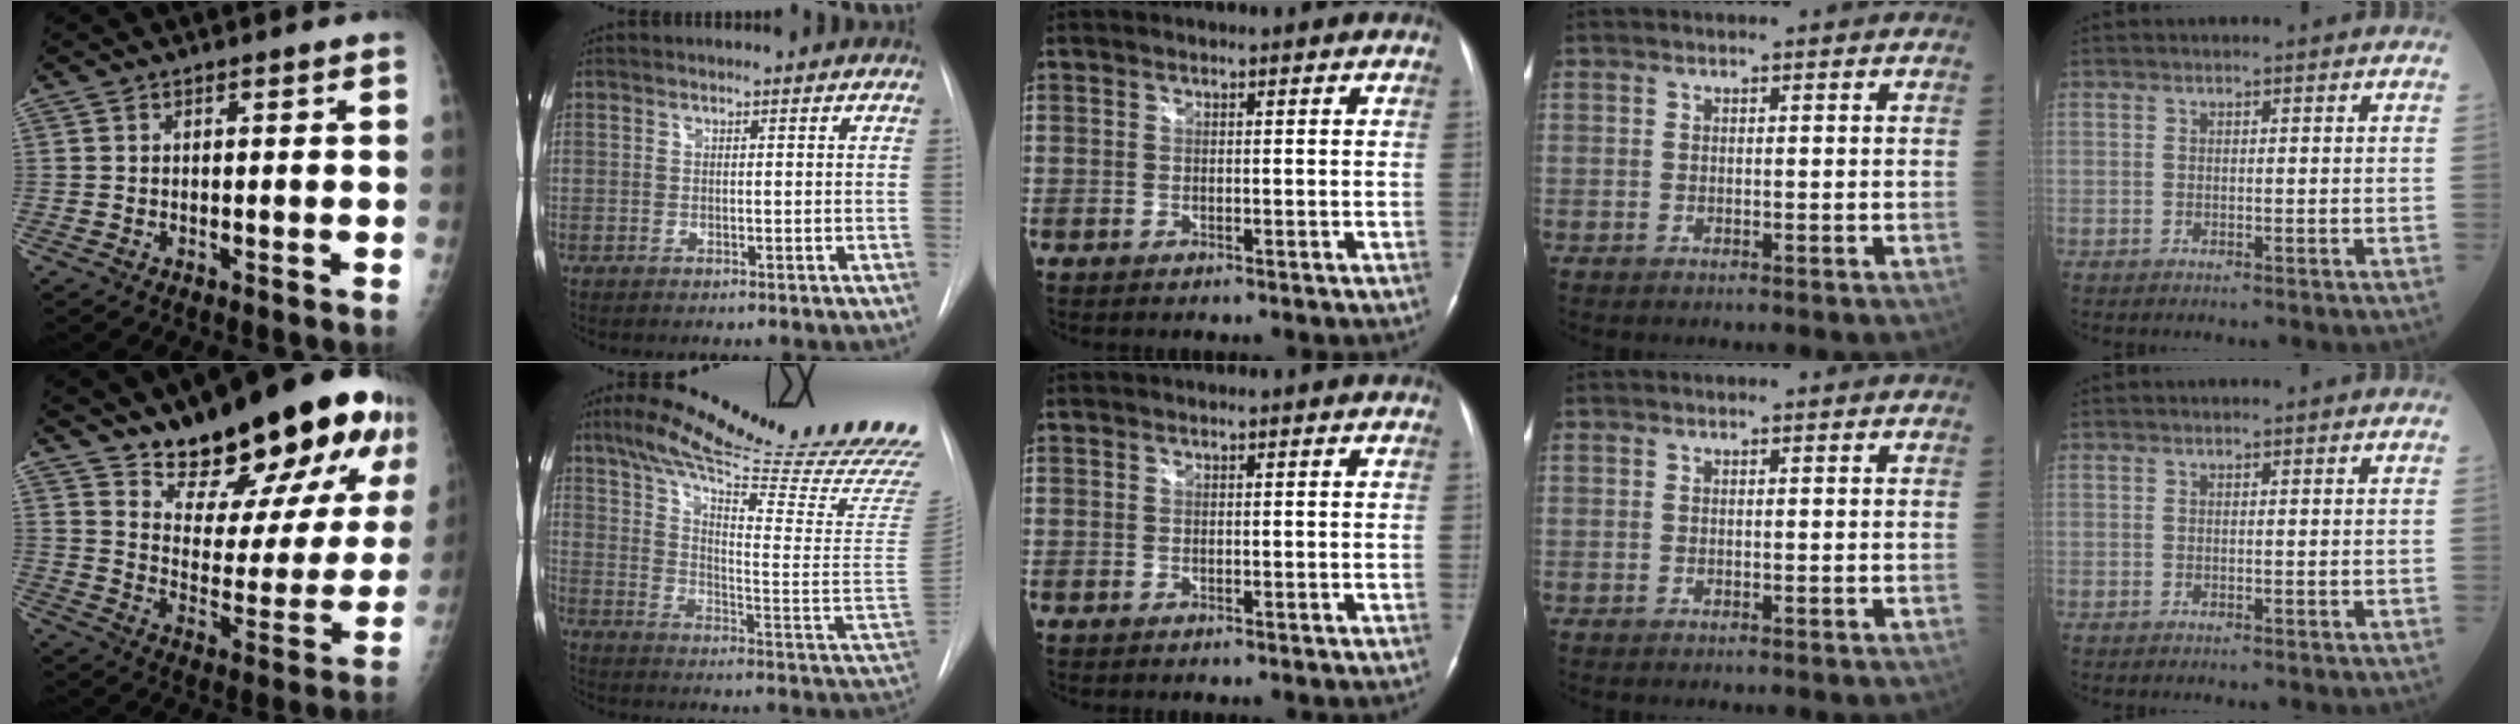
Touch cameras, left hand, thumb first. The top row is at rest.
{"thumb": {"total": 25.7, "force": [18.3, 9.2, 15.5], "torque": [-0.184, -0.104, 0.268]}, "index": {"total": 33.1, "force": [27.1, 0.9, 18.9], "torque": [-0.233, -0.092, 0.360]}}